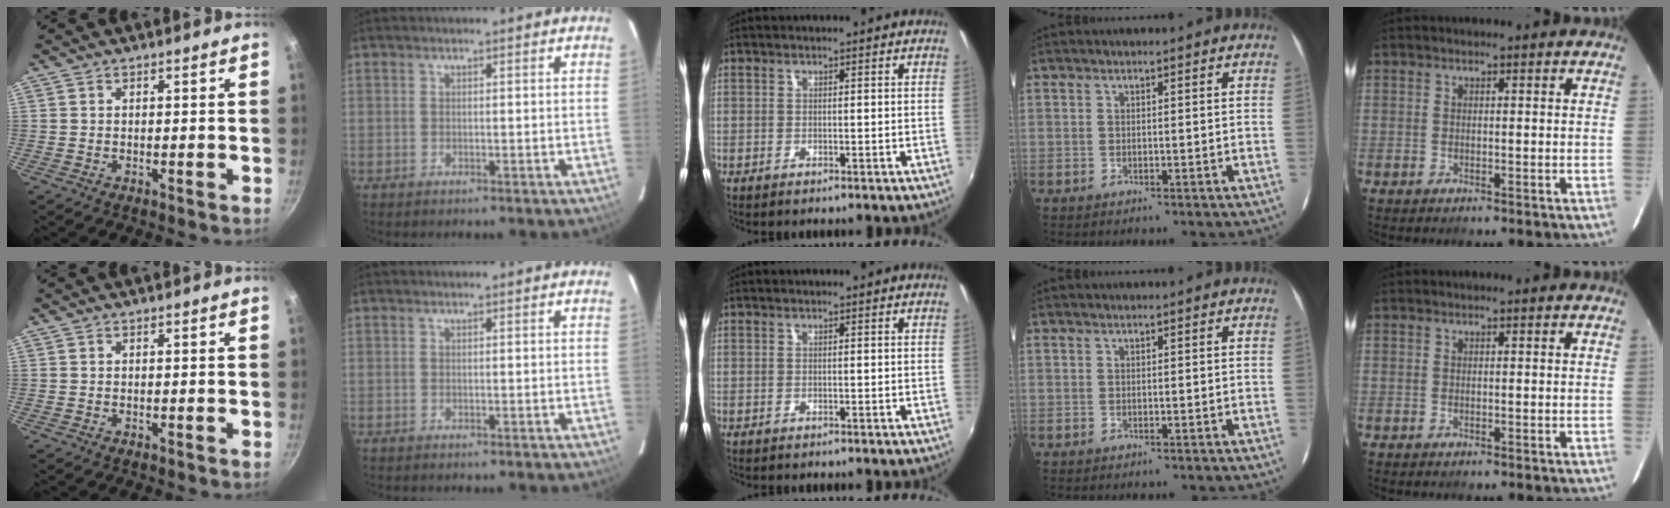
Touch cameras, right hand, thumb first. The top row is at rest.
{}